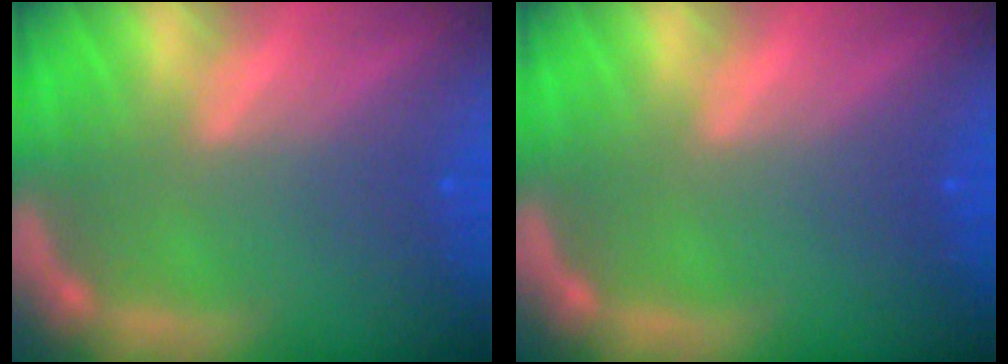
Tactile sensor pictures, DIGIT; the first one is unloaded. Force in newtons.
{"total": 0.0}